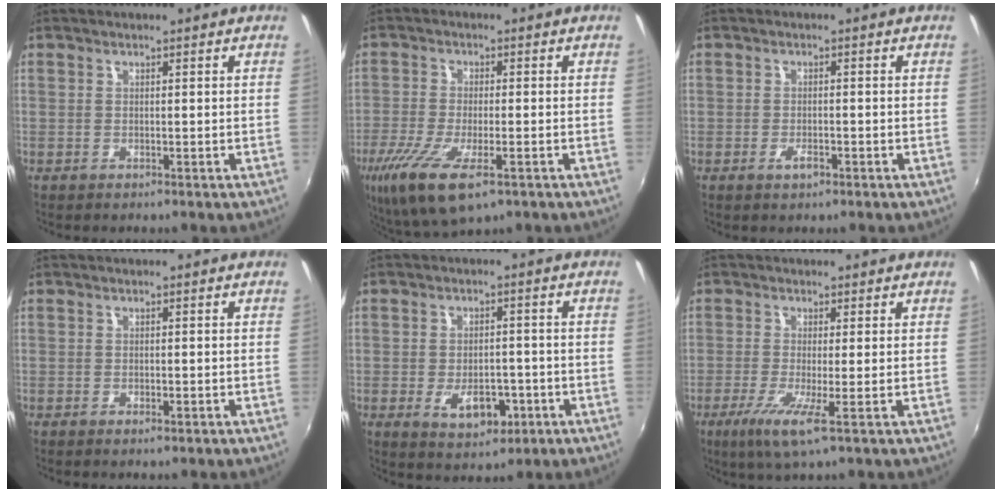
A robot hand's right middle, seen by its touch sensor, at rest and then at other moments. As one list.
[{"total": 14.1, "force": [-7.5, 4.9, 11.0], "torque": [-0.236, -0.057, -0.130]}, {"total": 1.9, "force": [-1.1, 1.0, 1.2], "torque": [-0.024, -0.002, -0.021]}, {"total": 0.9, "force": [-0.5, 0.4, 0.6], "torque": [-0.010, -0.002, -0.009]}, {"total": 7.4, "force": [-2.7, 4.5, 5.2], "torque": [-0.098, -0.004, -0.031]}, {"total": 5.7, "force": [-2.1, -0.2, 5.3], "torque": [-0.120, -0.019, -0.045]}]